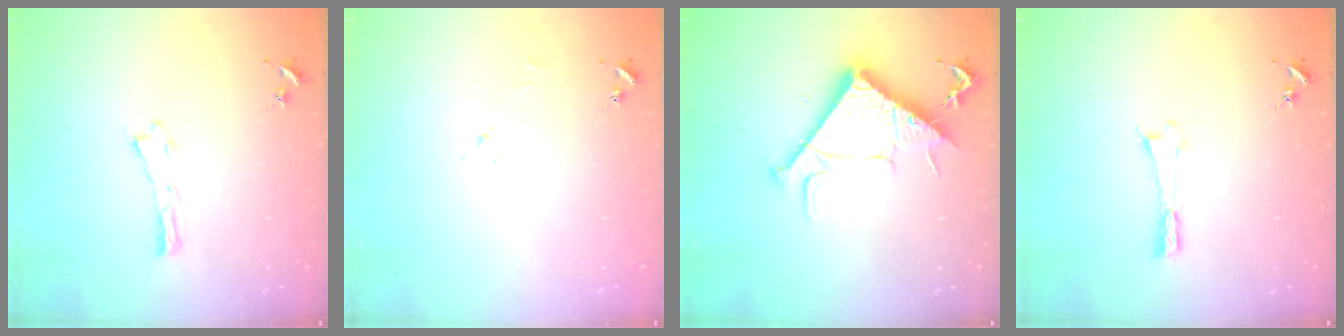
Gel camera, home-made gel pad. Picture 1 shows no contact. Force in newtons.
{"total": 1.7, "press": 1.6, "slide": 0.3}
{"total": 11.9, "press": 11.9, "slide": 0.2}
{"total": 0.0}